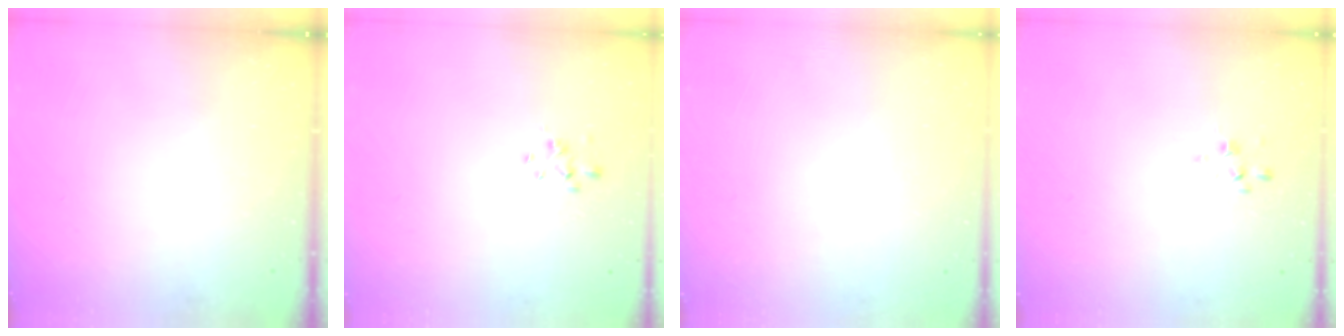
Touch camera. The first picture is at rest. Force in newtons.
{"total": 0.8, "press": 0.6, "slide": 0.4}
{"total": 1.9, "press": 1.9, "slide": 0.2}
{"total": 1.7, "press": 1.6, "slide": 0.5}